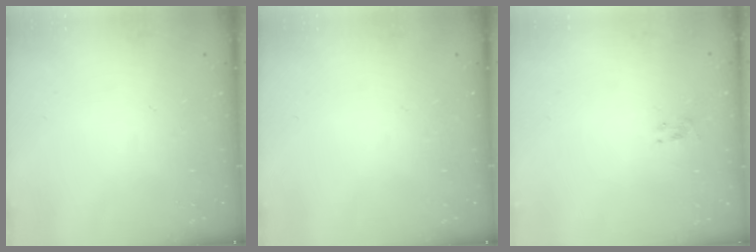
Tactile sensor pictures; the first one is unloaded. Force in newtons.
{"total": 0.0}
{"total": 1.6, "press": 1.4, "slide": 0.9}